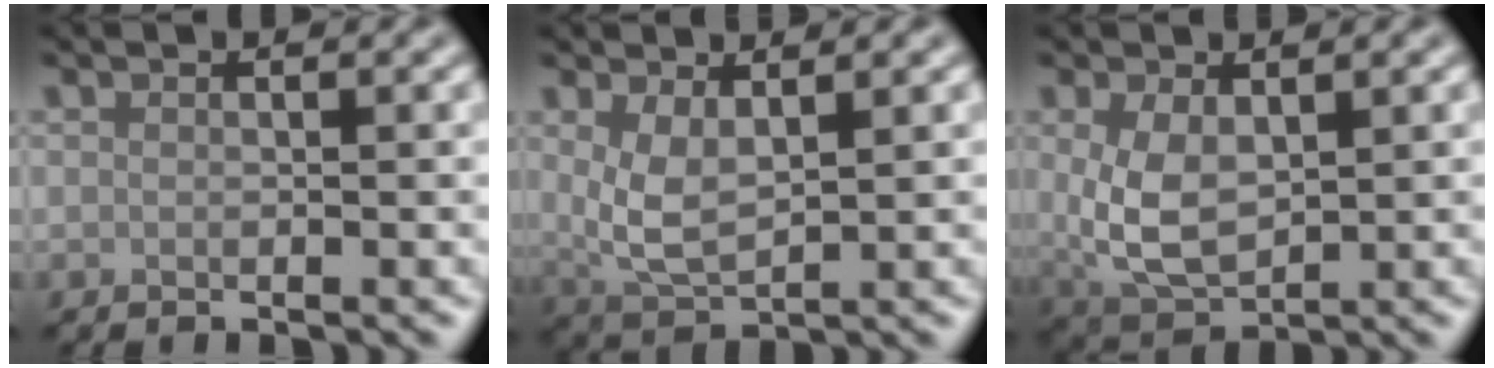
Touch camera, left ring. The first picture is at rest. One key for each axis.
{"total": 3.5, "fx": 1.2, "fy": 1.5, "fz": 2.9, "tx": -0.067, "ty": -0.008, "tz": 0.029}
{"total": 4.9, "fx": 0.5, "fy": 2.9, "fz": 3.9, "tx": -0.094, "ty": -0.005, "tz": 0.020}